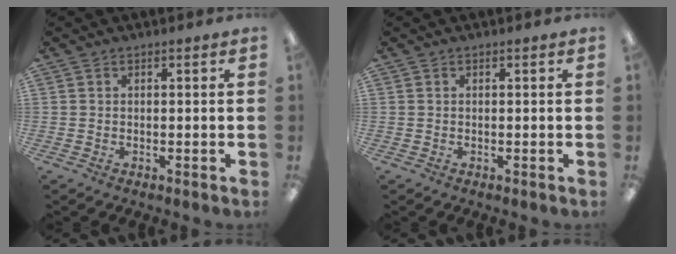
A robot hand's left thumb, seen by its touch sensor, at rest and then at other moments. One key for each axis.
{"total": 0.0}